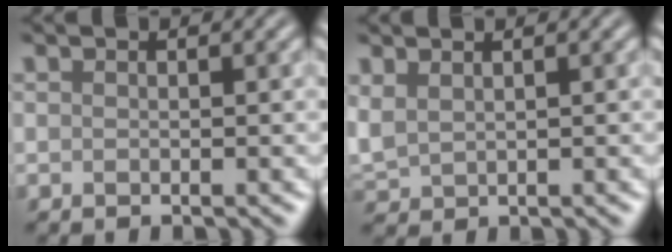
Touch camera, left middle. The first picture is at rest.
{"total": 2.0, "force": [1.1, 1.2, 1.1], "torque": [-0.037, 0.003, 0.030]}